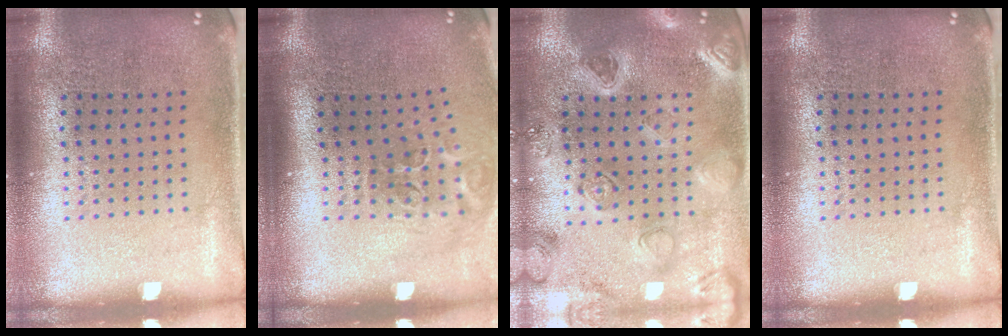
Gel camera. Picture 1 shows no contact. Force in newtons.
{"total": 1.9, "press": 1.1, "slide": 1.5}
{"total": 2.2, "press": 2.2, "slide": 0.4}
{"total": 0.0}